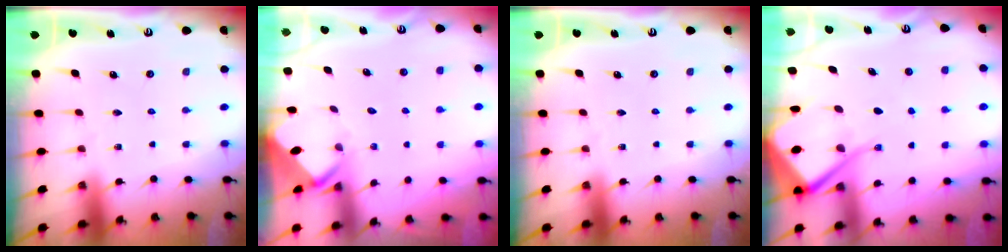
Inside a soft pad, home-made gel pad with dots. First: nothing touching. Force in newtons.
{"total": 3.6, "press": 3.5, "slide": 0.2}
{"total": 0.0}
{"total": 12.0, "press": 12.0, "slide": 1.3}